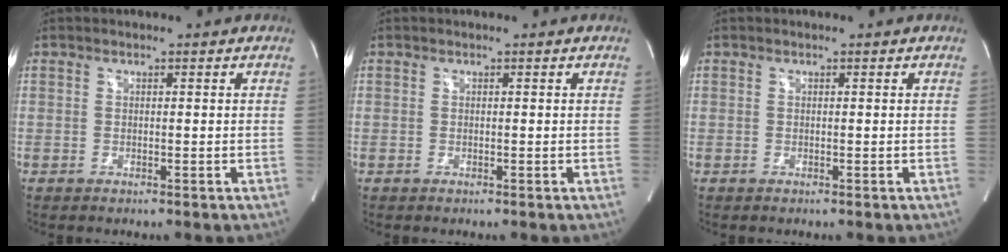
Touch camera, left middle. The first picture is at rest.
{"total": 0.0}
{"total": 0.0}